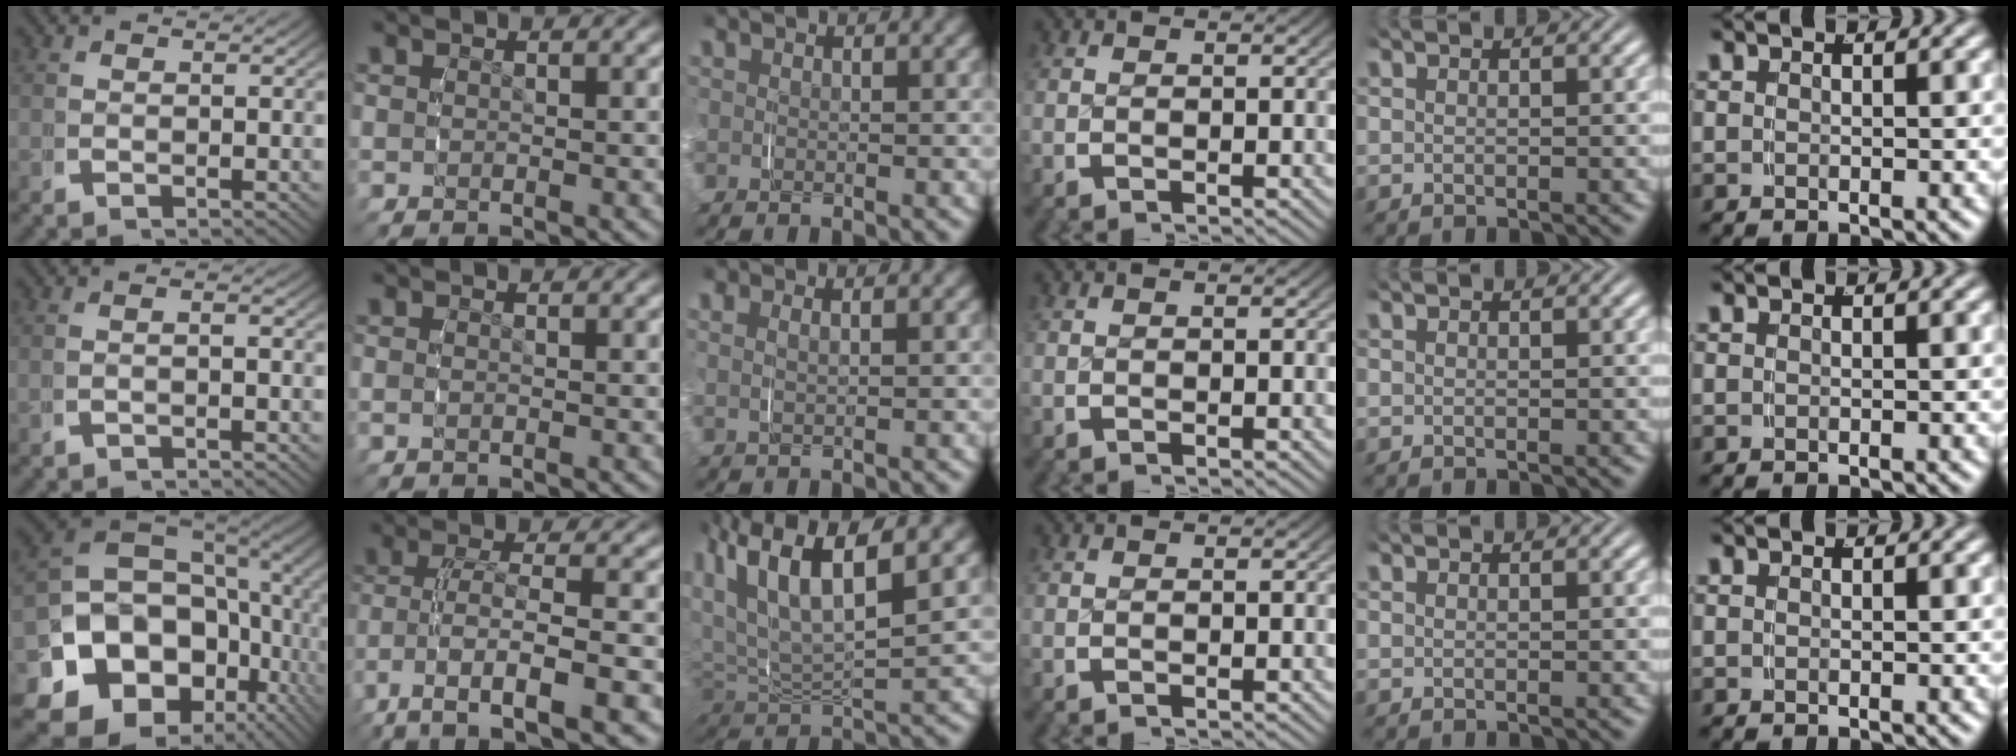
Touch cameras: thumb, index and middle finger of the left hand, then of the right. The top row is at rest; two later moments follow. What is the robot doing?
{"motion": "grasp_and_lifting", "object": "shirt"}